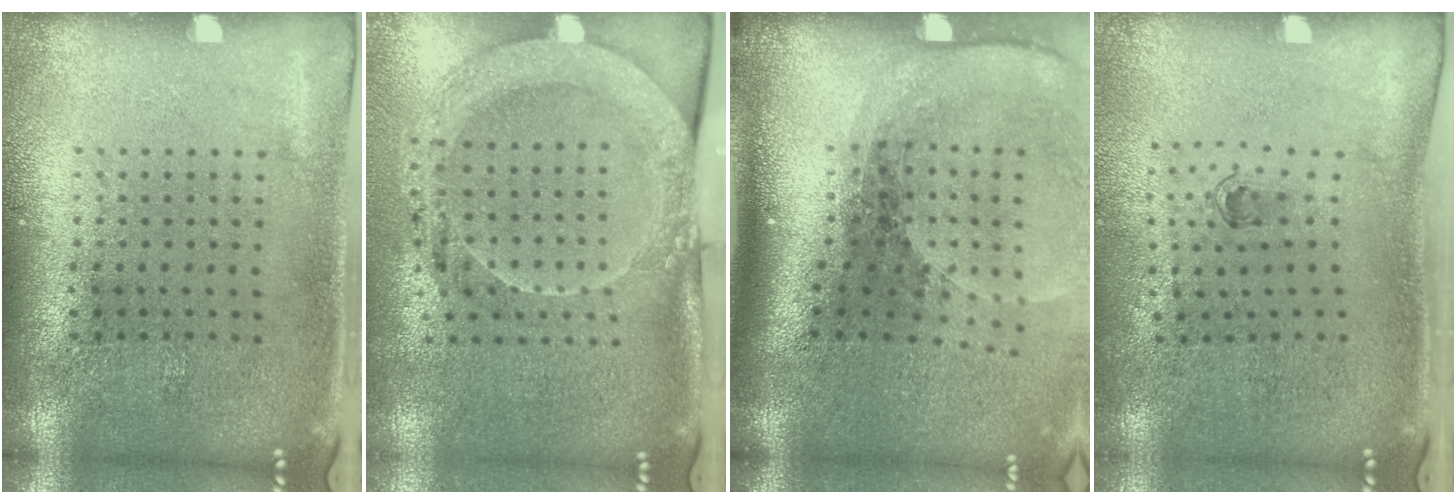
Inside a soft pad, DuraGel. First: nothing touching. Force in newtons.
{"total": 2.0, "press": 2.0, "slide": 0.3}
{"total": 2.1, "press": 1.6, "slide": 1.3}
{"total": 0.6, "press": 0.3, "slide": 0.6}